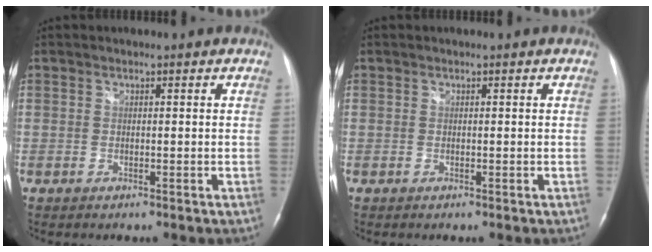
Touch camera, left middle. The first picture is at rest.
{"total": 0.0}